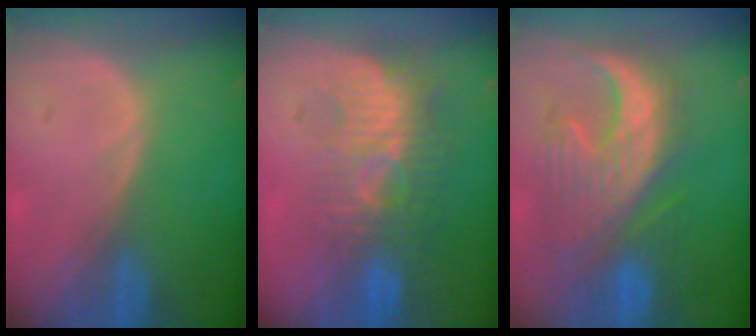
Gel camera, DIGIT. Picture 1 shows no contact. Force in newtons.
{"total": 9.3, "press": 8.5, "slide": 3.8}
{"total": 10.8, "press": 10.5, "slide": 2.8}